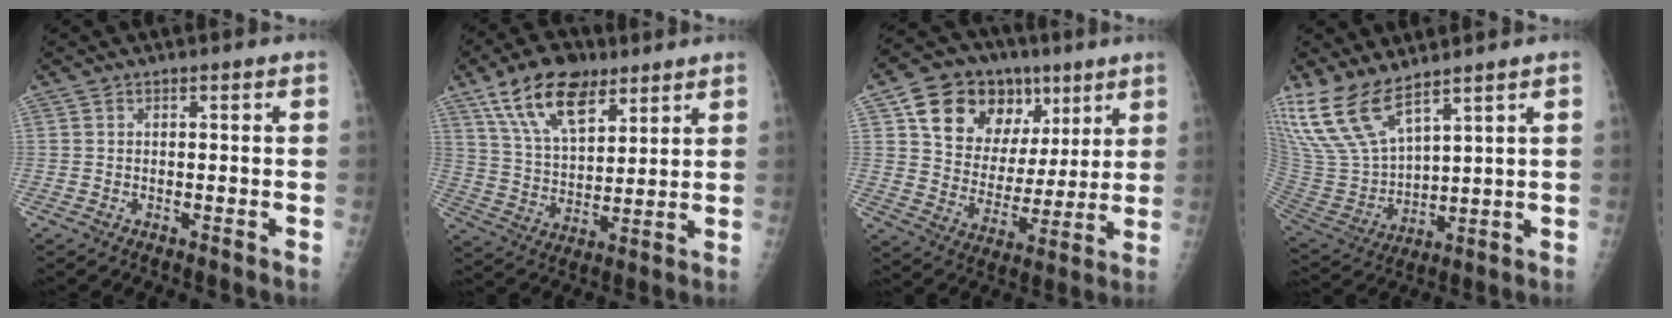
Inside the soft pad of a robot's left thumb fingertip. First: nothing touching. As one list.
[{"total": 15.3, "force": [9.2, 7.6, 9.6], "torque": [-0.140, -0.032, 0.169]}, {"total": 19.9, "force": [9.4, 13.9, 10.7], "torque": [-0.126, -0.016, 0.158]}, {"total": 13.8, "force": [10.4, 4.8, 7.7], "torque": [-0.154, -0.048, 0.230]}]